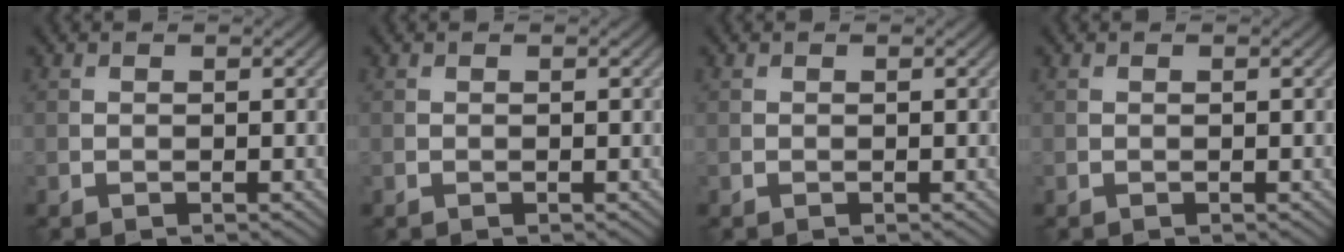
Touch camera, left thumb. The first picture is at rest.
{"total": 0.0}
{"total": 0.0}
{"total": 0.0}